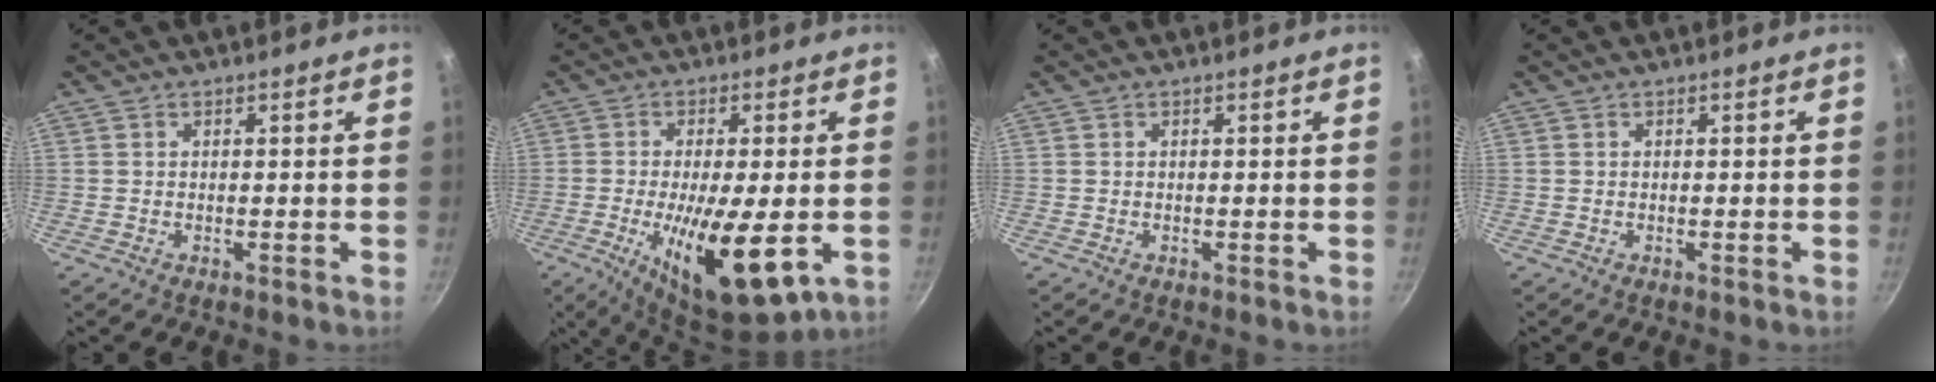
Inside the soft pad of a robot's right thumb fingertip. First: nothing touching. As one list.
[{"total": 14.9, "force": [-3.7, 4.4, 13.8], "torque": [-0.230, -0.008, -0.057]}, {"total": 0.0}, {"total": 0.0}]